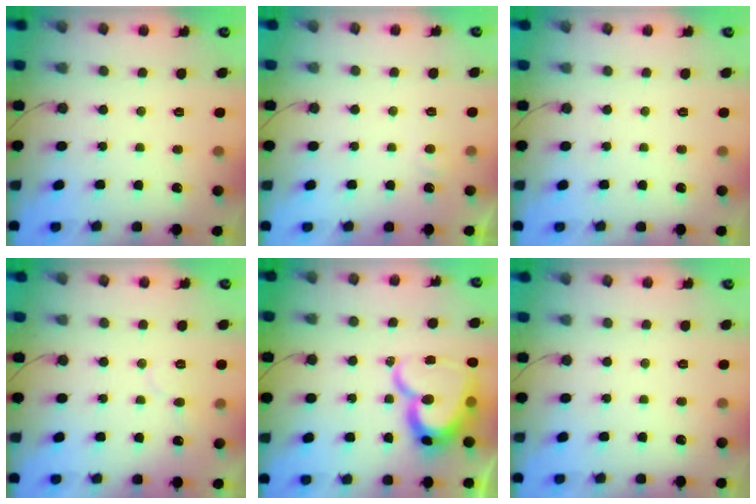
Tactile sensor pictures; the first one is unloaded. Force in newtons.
{"total": 3.3, "press": 3.3, "slide": 0.2}
{"total": 0.0}
{"total": 4.5, "press": 4.5, "slide": 0.4}
{"total": 19.1, "press": 19.0, "slide": 2.1}
{"total": 0.0}